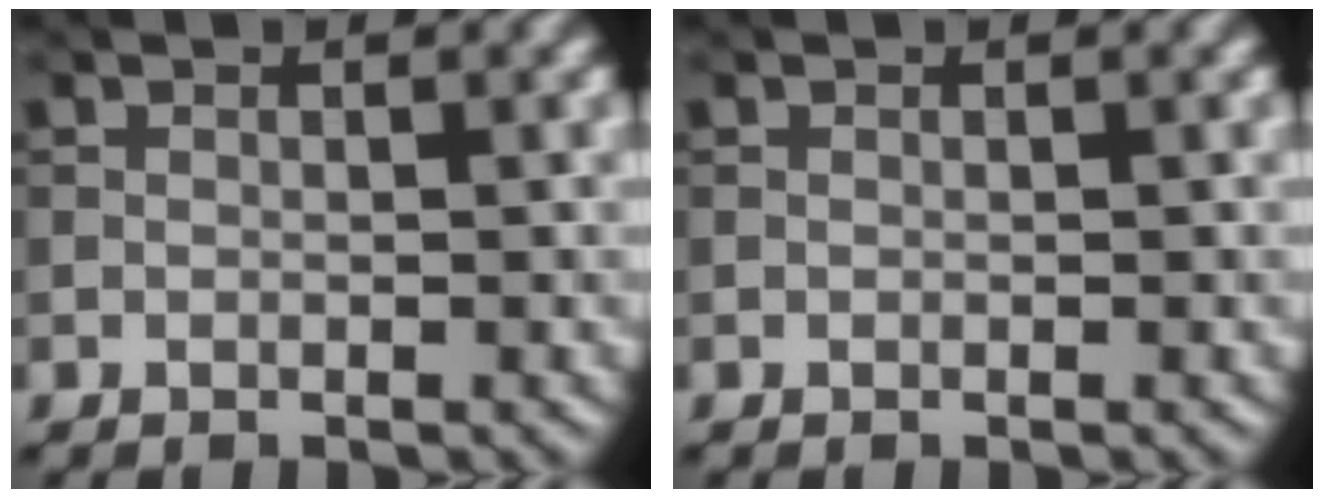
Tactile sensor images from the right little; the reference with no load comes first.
{"total": 0.0}